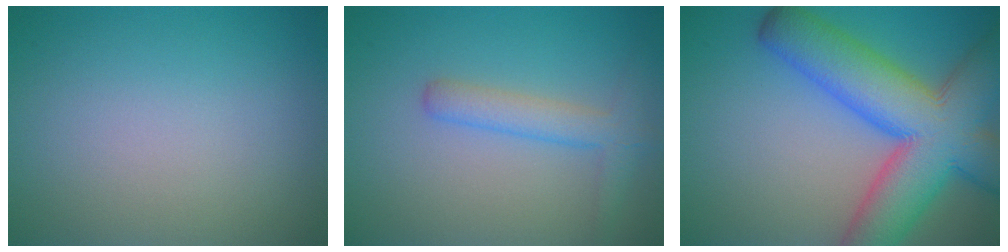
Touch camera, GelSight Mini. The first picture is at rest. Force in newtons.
{"total": 2.9, "press": 2.9, "slide": 0.2}
{"total": 12.5, "press": 12.4, "slide": 0.5}